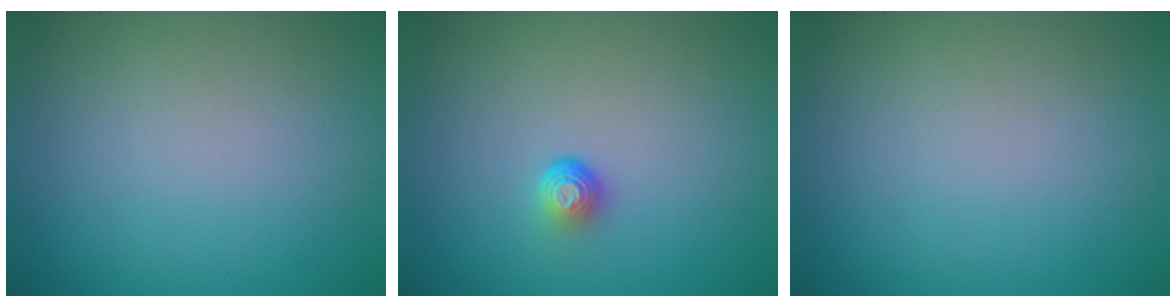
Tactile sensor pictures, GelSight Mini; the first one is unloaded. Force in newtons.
{"total": 1.7, "press": 1.1, "slide": 1.3}
{"total": 0.0}